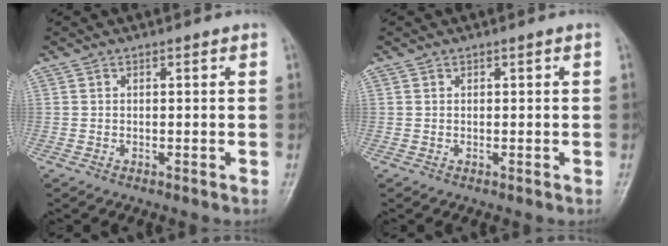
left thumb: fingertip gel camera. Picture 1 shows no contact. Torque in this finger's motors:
{"motor_torque": [0.00, 0.00, 0.00, 0.00, 0.00]}